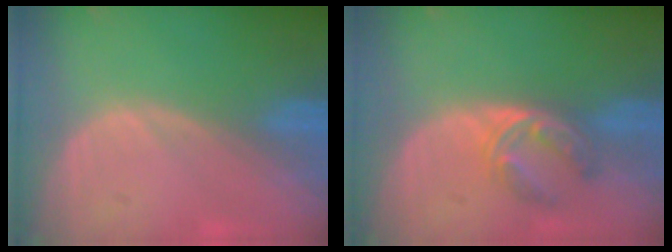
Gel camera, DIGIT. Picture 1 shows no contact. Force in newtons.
{"total": 5.7, "press": 4.7, "slide": 3.2}